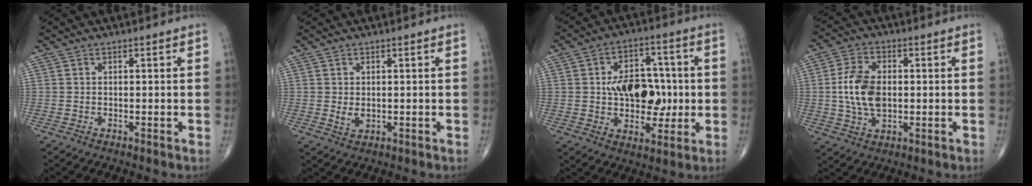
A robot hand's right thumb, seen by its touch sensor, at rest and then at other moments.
{"total": 2.1, "force": [0.1, 1.4, 1.5], "torque": [-0.025, -0.006, 0.008]}
{"total": 14.1, "force": [0.1, 9.3, 10.6], "torque": [-0.114, 0.022, 0.009]}
{"total": 10.0, "force": [0.1, 6.3, 7.9], "torque": [-0.145, 0.005, 0.002]}